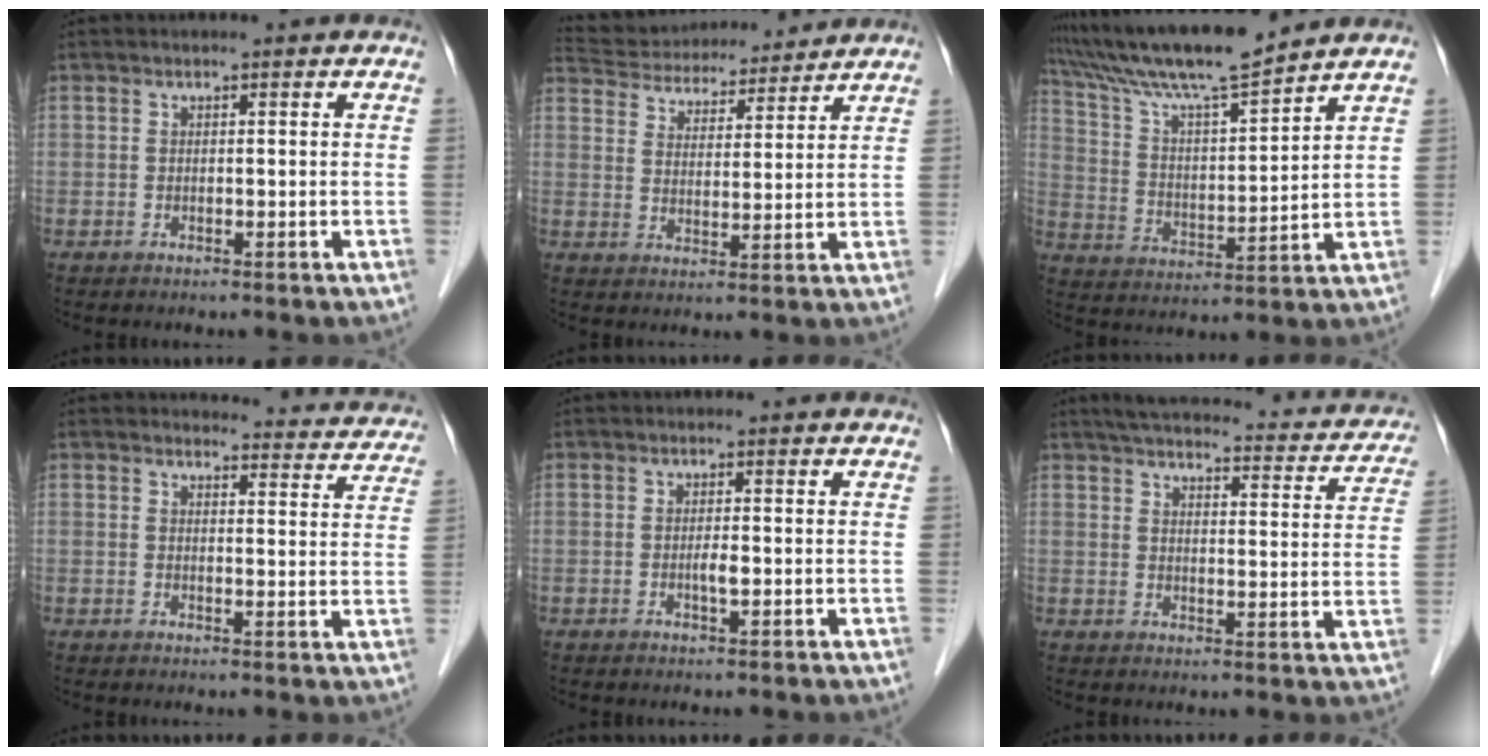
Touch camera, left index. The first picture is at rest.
{"total": 15.2, "force": [14.2, 3.6, 4.1], "torque": [-0.075, 0.034, 0.223]}
{"total": 14.0, "force": [12.6, -0.5, 6.1], "torque": [-0.124, 0.009, 0.227]}
{"total": 12.4, "force": [12.0, 2.6, 0.9], "torque": [0.027, -0.037, 0.106]}
{"total": 1.4, "force": [-0.3, 0.2, 1.3], "torque": [-0.028, -0.002, -0.005]}
{"total": 24.1, "force": [21.4, 5.6, 9.8], "torque": [-0.131, 0.003, 0.248]}